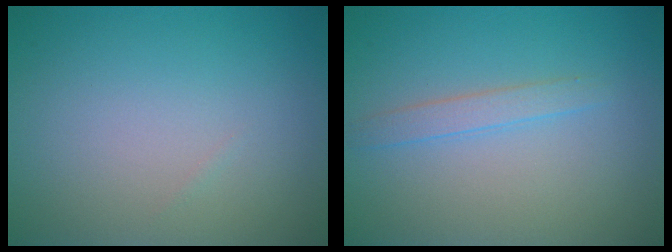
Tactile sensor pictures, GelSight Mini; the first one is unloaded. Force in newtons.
{"total": 1.5, "press": 1.5, "slide": 0.0}